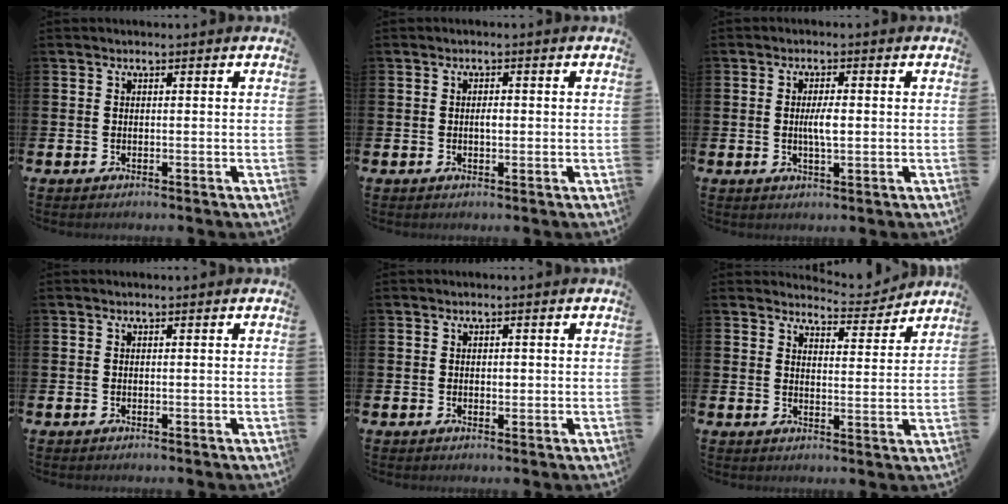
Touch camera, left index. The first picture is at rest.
{"total": 1.2, "force": [0.0, 0.6, 1.1], "torque": [-0.014, 0.002, -0.004]}
{"total": 3.2, "force": [0.0, 0.9, 3.0], "torque": [-0.050, 0.000, -0.004]}
{"total": 0.0}
{"total": 0.8, "force": [0.2, 0.6, 0.4], "torque": [0.006, -0.002, 0.000]}
{"total": 4.7, "force": [4.7, 0.6, 0.1], "torque": [0.003, -0.040, 0.079]}